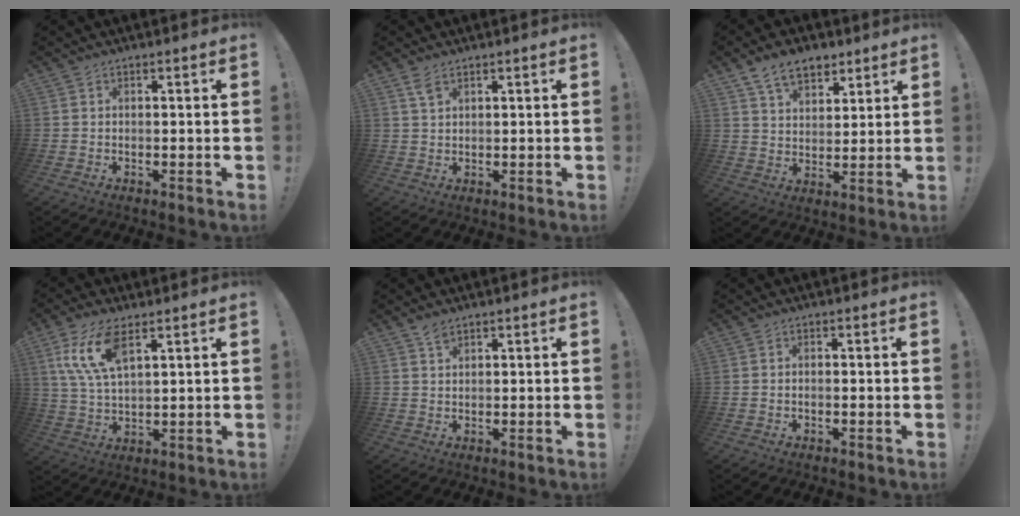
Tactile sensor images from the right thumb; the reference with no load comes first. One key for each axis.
{"total": 3.3, "fx": 2.2, "fy": 1.3, "fz": 2.1, "tx": -0.029, "ty": -0.011, "tz": 0.037}
{"total": 9.8, "fx": 6.4, "fy": 5.8, "fz": 4.7, "tx": -0.073, "ty": -0.025, "tz": 0.122}
{"total": 12.5, "fx": 6.4, "fy": 5.2, "fz": 9.3, "tx": -0.196, "ty": -0.013, "tz": 0.117}
{"total": 2.5, "fx": 2.1, "fy": 0.9, "fz": 1.0, "tx": -0.005, "ty": -0.011, "tz": 0.036}
{"total": 0.5, "fx": -0.3, "fy": 0.1, "fz": 0.4, "tx": -0.008, "ty": 0.000, "tz": -0.006}